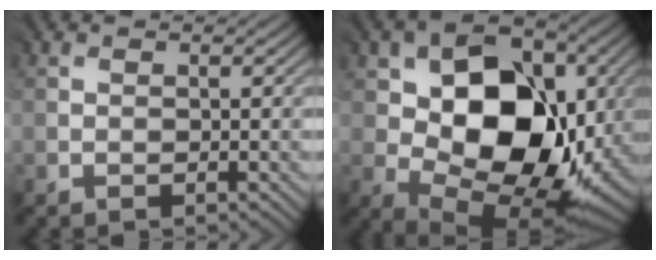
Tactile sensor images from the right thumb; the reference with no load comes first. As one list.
[{"total": 15.3, "force": [1.2, 10.4, 11.1], "torque": [-0.175, -0.012, 0.024]}]